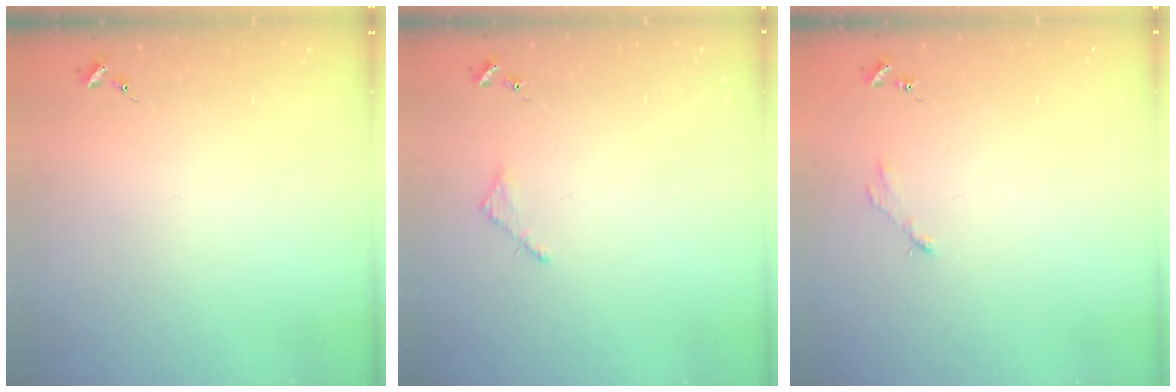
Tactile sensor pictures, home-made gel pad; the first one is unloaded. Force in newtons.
{"total": 2.8, "press": 2.7, "slide": 0.3}
{"total": 2.8, "press": 2.8, "slide": 0.4}